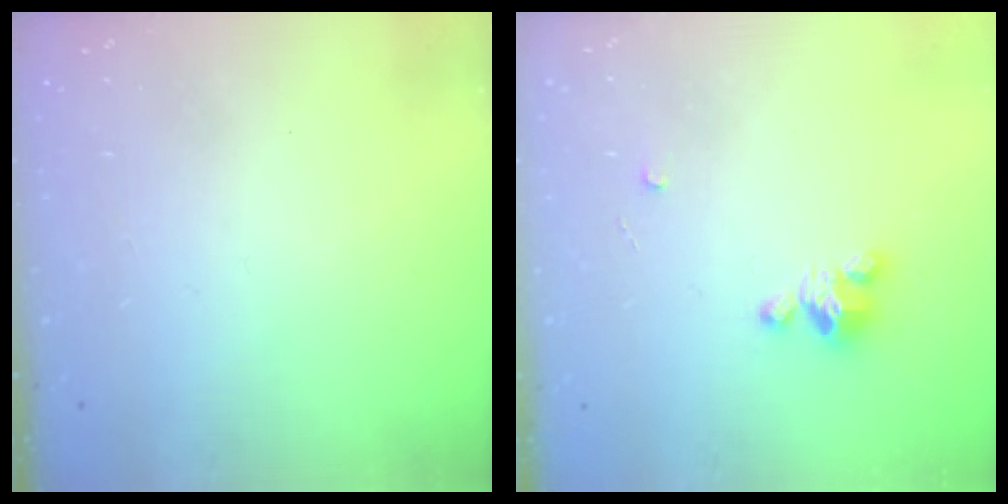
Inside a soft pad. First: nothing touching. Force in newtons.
{"total": 3.6, "press": 3.6, "slide": 0.2}